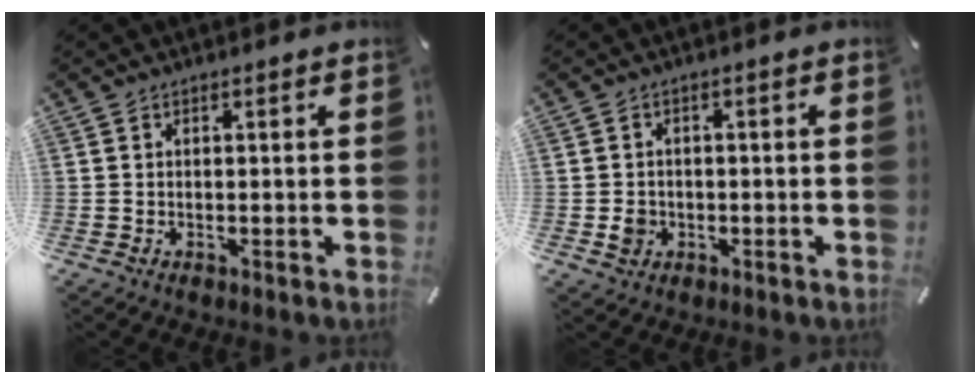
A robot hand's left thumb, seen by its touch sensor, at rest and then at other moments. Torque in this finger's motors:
{"motor_torque": [0.52, 0.71, 0.24, 0.06, 0.00]}